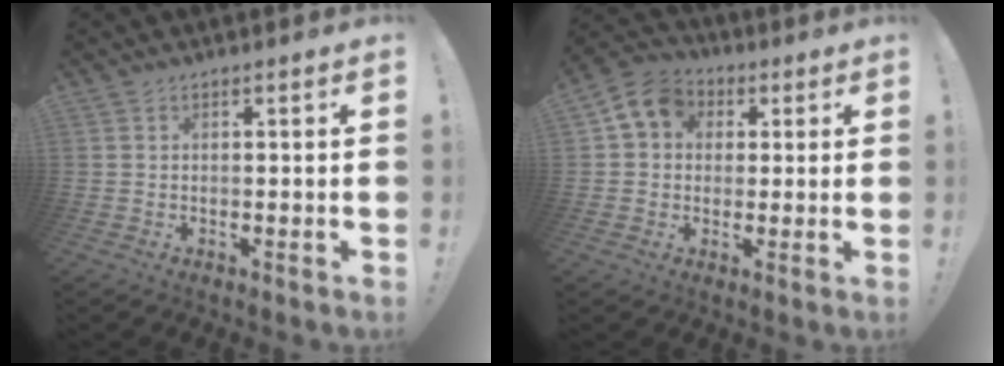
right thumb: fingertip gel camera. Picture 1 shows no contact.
{"total": 9.3, "force": [2.8, 7.7, 4.3], "torque": [-0.064, 0.003, 0.056]}